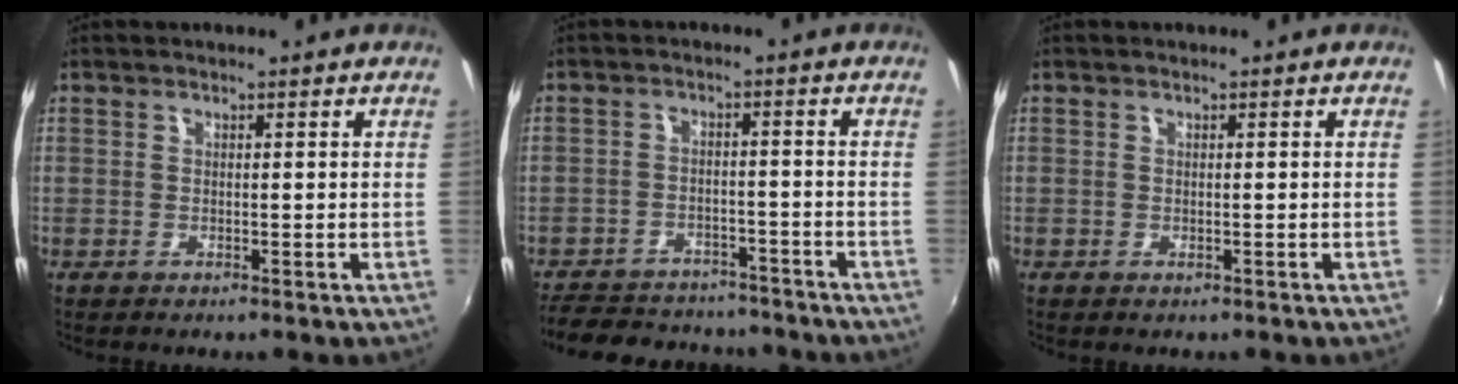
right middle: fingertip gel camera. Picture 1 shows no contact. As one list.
[{"total": 17.4, "force": [-14.6, 7.3, 6.1], "torque": [-0.148, 0.016, -0.199]}, {"total": 0.0}]